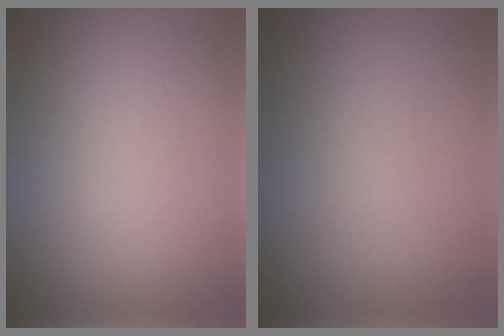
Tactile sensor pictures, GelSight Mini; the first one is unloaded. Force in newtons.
{"total": 0.0}